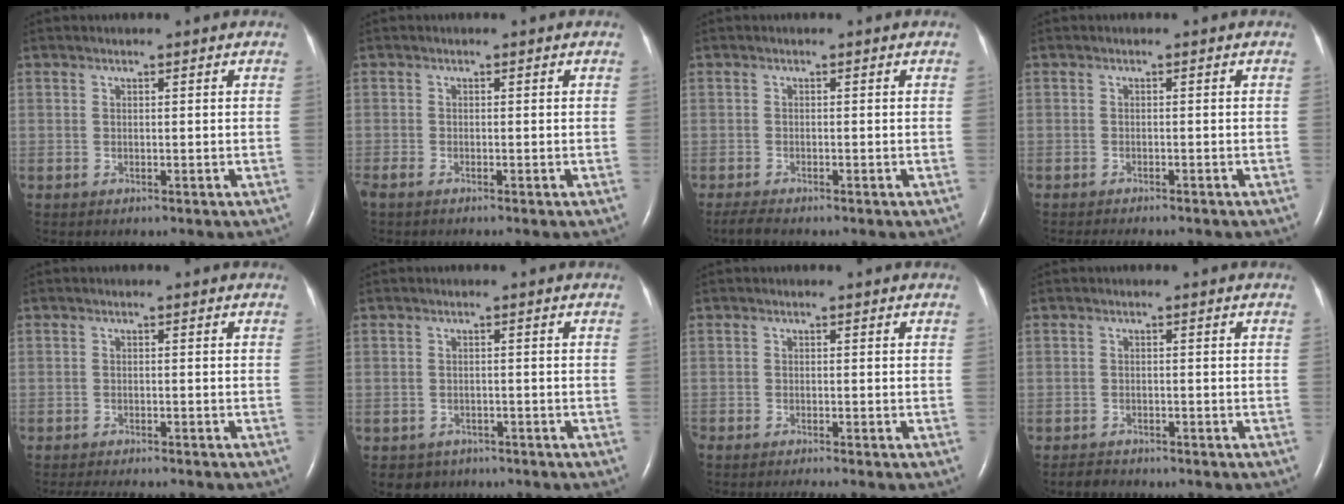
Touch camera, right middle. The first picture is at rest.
{"total": 1.5, "force": [-1.3, 0.0, 0.8], "torque": [-0.020, -0.005, -0.024]}
{"total": 2.4, "force": [-2.0, 0.3, 1.2], "torque": [-0.033, -0.010, -0.034]}
{"total": 5.3, "force": [-4.6, 1.0, 2.3], "torque": [-0.029, -0.008, -0.063]}
{"total": 7.5, "force": [-6.6, 1.3, 3.1], "torque": [-0.043, -0.010, -0.095]}
{"total": 3.0, "force": [-2.2, 2.1, -0.2], "torque": [-0.007, 0.006, -0.031]}
{"total": 2.6, "force": [-2.3, -0.6, 1.1], "torque": [-0.018, -0.006, -0.038]}
{"total": 2.0, "force": [-1.9, 0.7, 0.2], "torque": [-0.013, -0.005, -0.029]}